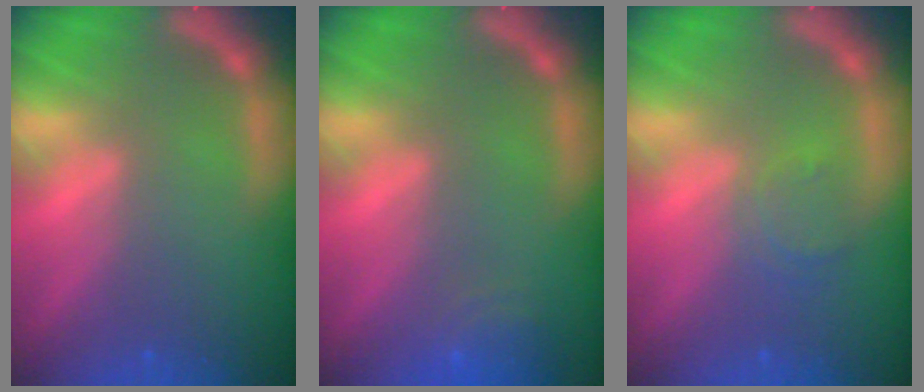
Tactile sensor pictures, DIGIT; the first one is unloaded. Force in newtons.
{"total": 3.0}
{"total": 2.4}